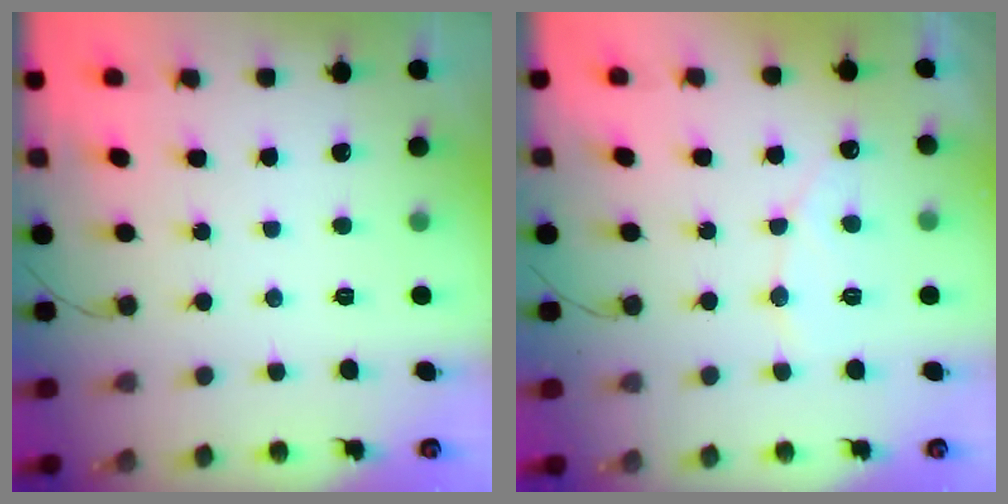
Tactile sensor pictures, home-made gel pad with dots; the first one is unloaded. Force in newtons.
{"total": 6.7, "press": 6.7, "slide": 0.5}